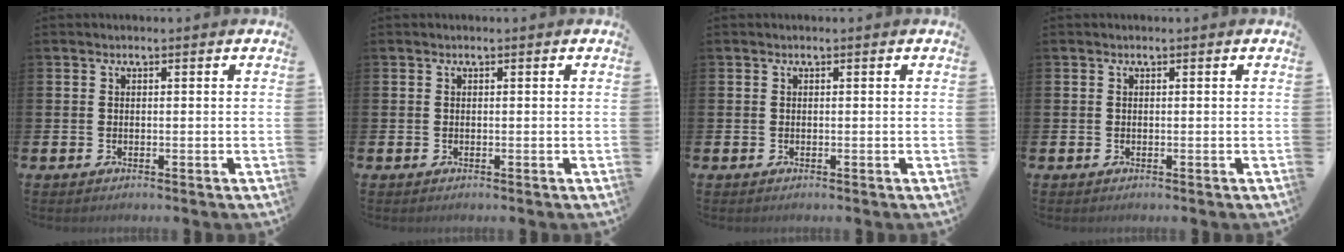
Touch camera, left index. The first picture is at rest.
{"total": 0.0}
{"total": 0.0}
{"total": 0.0}